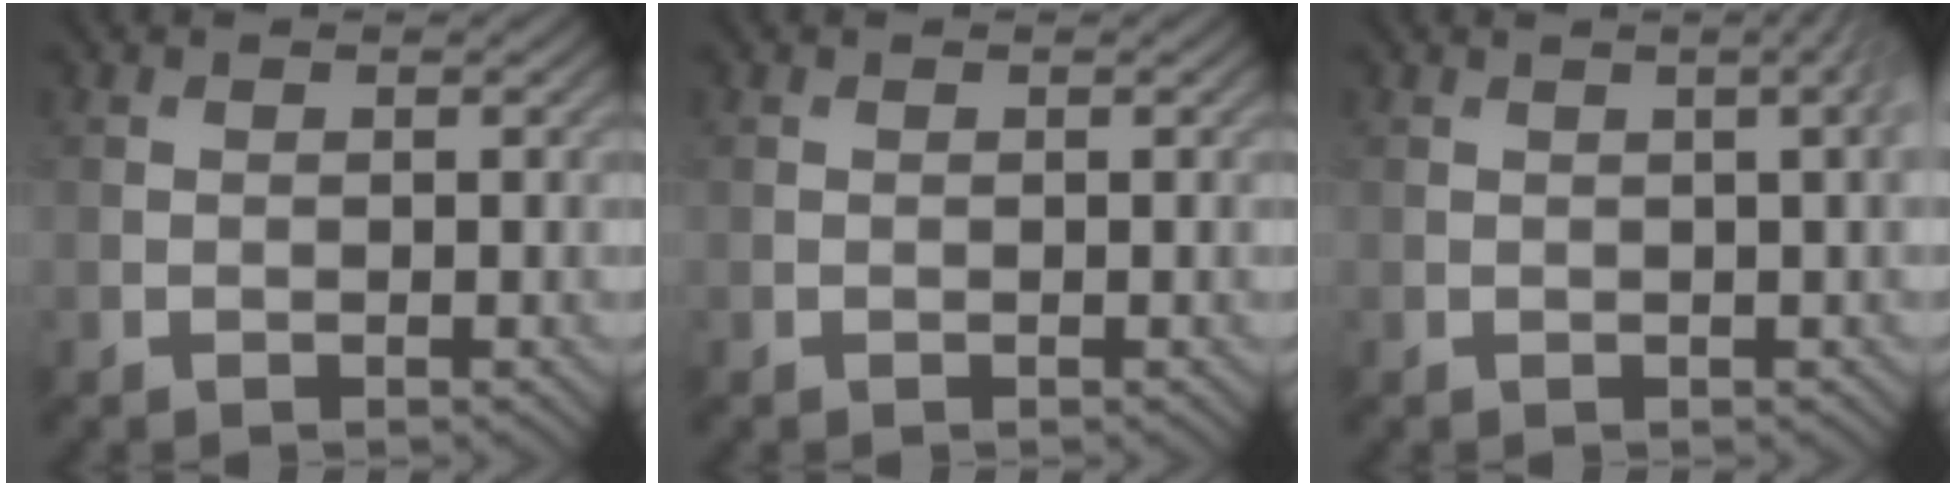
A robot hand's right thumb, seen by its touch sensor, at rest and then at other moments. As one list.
[{"total": 0.0}, {"total": 3.1, "force": [0.8, 0.7, 3.0], "torque": [-0.035, 0.014, 0.005]}]